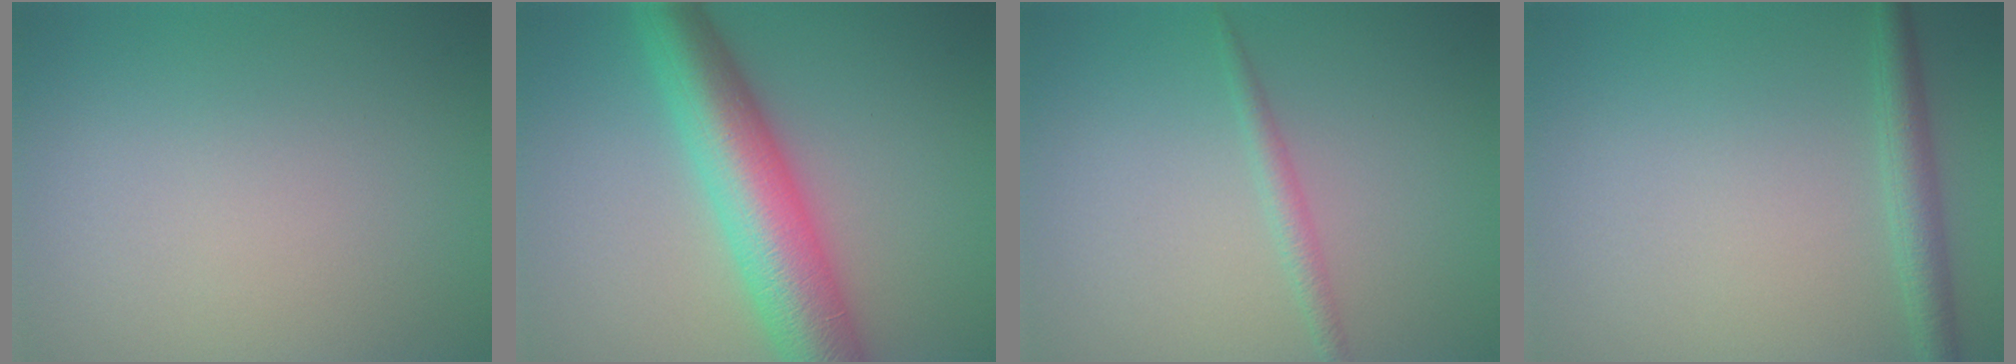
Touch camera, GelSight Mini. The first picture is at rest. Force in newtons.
{"total": 9.1, "press": 9.1, "slide": 0.2}
{"total": 1.4, "press": 1.4, "slide": 0.1}
{"total": 2.4, "press": 2.4, "slide": 0.0}